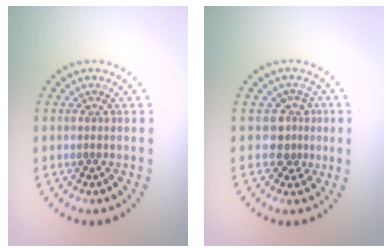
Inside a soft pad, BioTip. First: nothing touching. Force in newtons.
{"total": 2.4, "press": 1.8, "slide": 1.6}